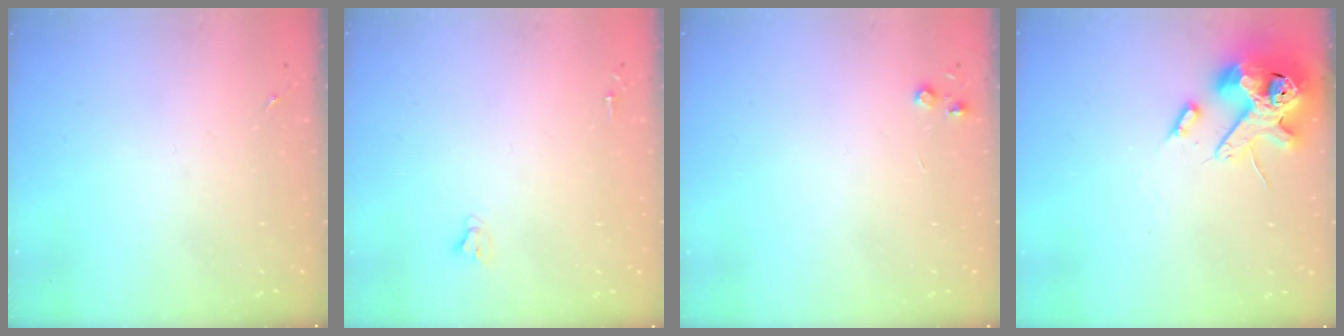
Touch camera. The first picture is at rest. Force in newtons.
{"total": 2.7, "press": 2.7, "slide": 0.2}
{"total": 3.8, "press": 3.7, "slide": 0.5}
{"total": 14.2, "press": 14.0, "slide": 2.3}